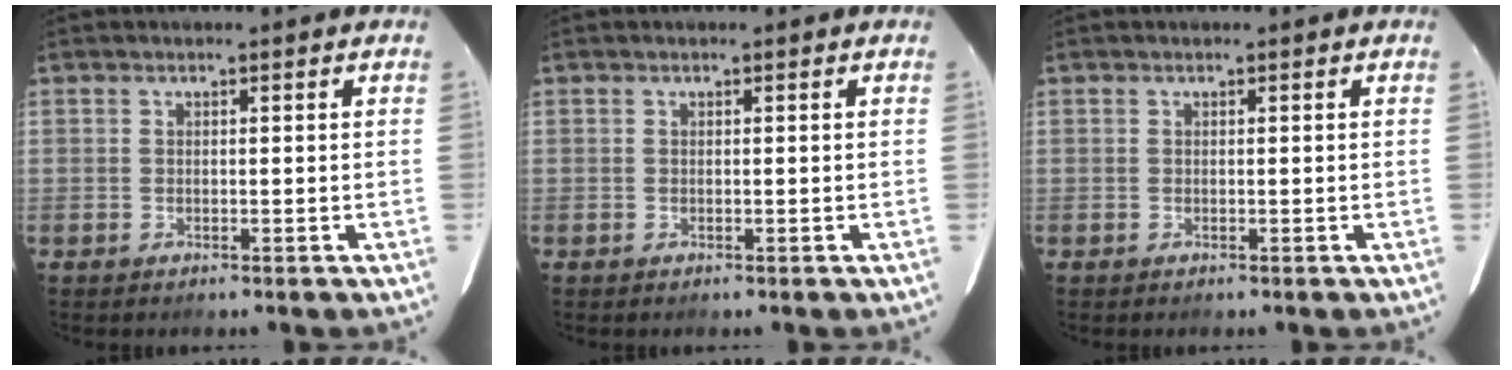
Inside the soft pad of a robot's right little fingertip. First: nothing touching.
{"total": 0.0}
{"total": 0.0}